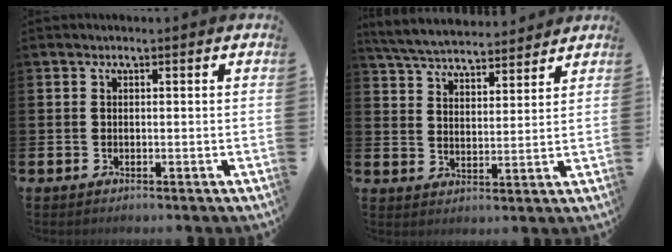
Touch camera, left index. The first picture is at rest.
{"total": 5.6, "force": [5.5, 0.8, 0.8], "torque": [-0.044, -0.029, 0.099]}